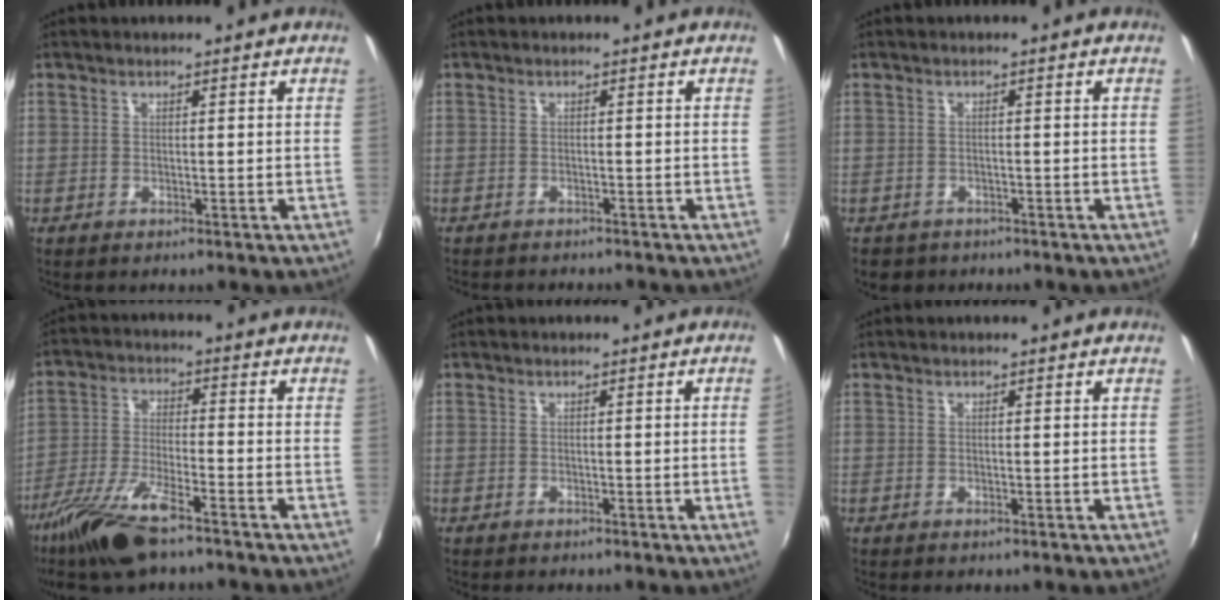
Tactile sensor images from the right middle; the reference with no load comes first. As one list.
[{"total": 3.2, "force": [-3.0, 0.7, 0.9], "torque": [-0.025, -0.015, -0.046]}, {"total": 3.3, "force": [-2.2, 2.3, 0.9], "torque": [-0.025, -0.010, -0.031]}, {"total": 13.5, "force": [-9.6, 3.3, 9.0], "torque": [-0.195, -0.032, -0.188]}, {"total": 1.4, "force": [-0.1, -0.9, 1.1], "torque": [-0.009, -0.011, -0.001]}, {"total": 0.0}]